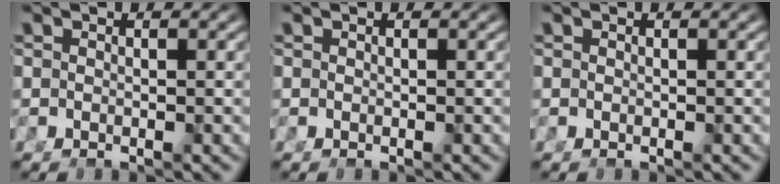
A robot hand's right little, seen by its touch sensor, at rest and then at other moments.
{"total": 0.0}
{"total": 0.0}